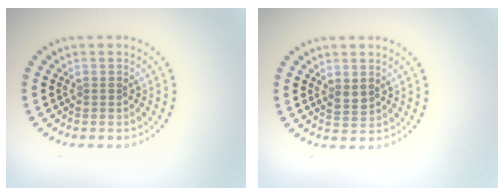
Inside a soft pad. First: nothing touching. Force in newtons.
{"total": 1.3, "press": 1.3, "slide": 0.2}